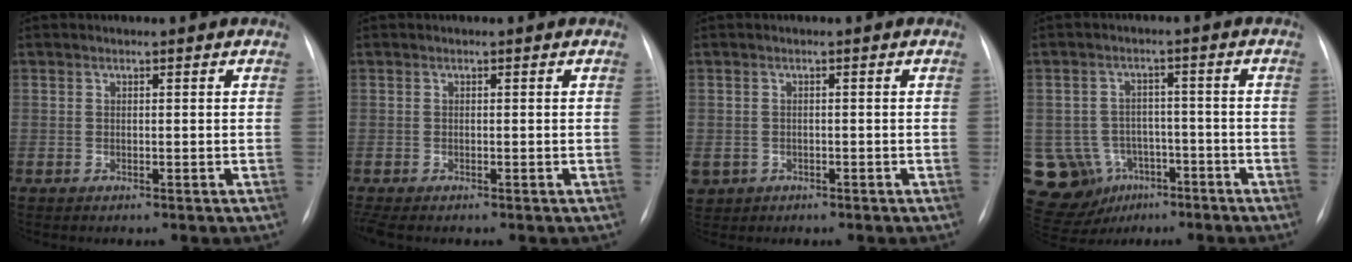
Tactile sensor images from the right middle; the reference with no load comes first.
{"total": 2.0, "force": [-1.6, 0.7, 1.1], "torque": [-0.020, -0.007, -0.024]}
{"total": 5.3, "force": [-2.5, 4.5, 1.3], "torque": [-0.038, 0.002, -0.033]}
{"total": 15.7, "force": [-6.7, 13.5, 4.5], "torque": [-0.122, 0.037, -0.084]}